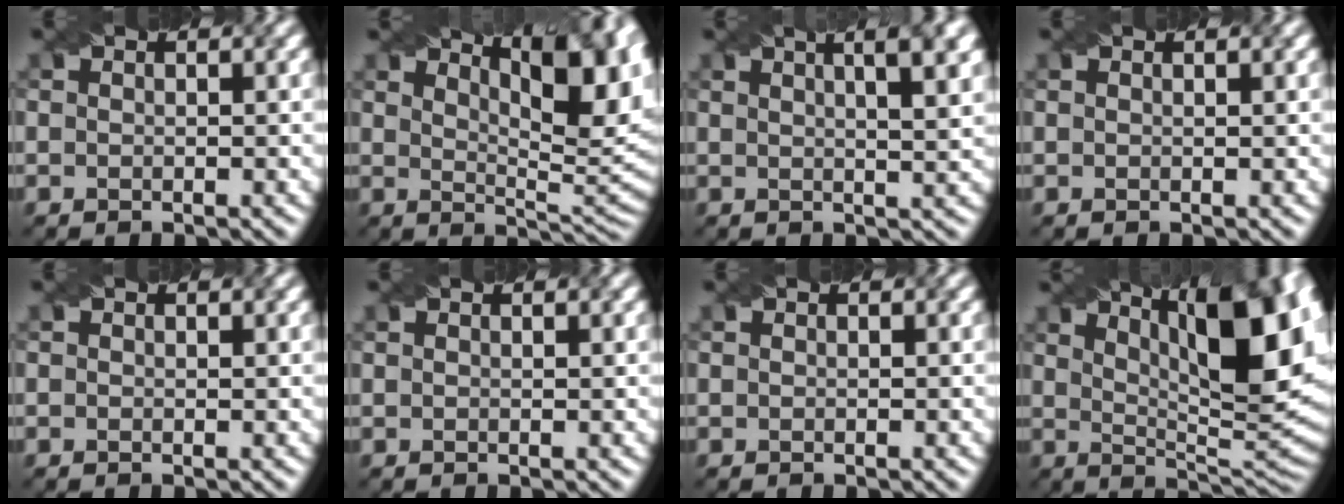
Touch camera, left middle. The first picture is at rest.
{"total": 11.9, "force": [6.1, 4.2, 9.3], "torque": [-0.096, 0.025, 0.078]}
{"total": 8.2, "force": [4.0, 3.4, 6.3], "torque": [-0.034, 0.047, 0.026]}
{"total": 0.7, "force": [0.6, 0.0, 0.4], "torque": [-0.010, 0.001, 0.005]}
{"total": 0.0}
{"total": 0.7, "force": [0.5, 0.0, 0.4], "torque": [-0.009, 0.001, 0.005]}
{"total": 0.0}
{"total": 12.8, "force": [5.5, 3.5, 11.0], "torque": [-0.145, 0.008, 0.092]}